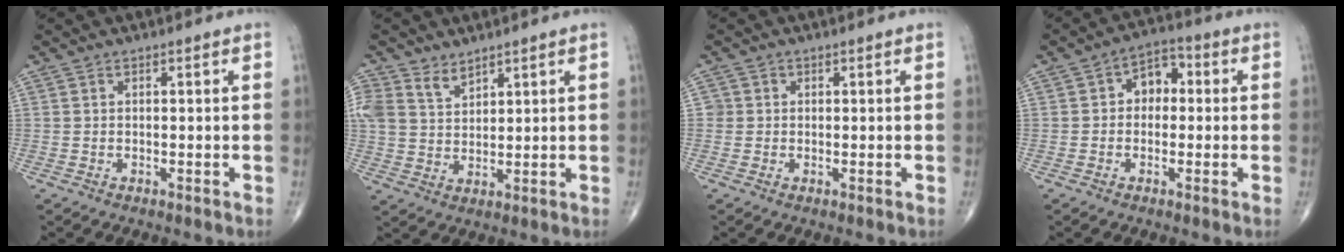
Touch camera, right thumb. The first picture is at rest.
{"total": 6.5, "force": [4.6, 4.0, 2.3], "torque": [-0.033, -0.016, 0.097]}
{"total": 1.4, "force": [0.0, 1.4, 0.0], "torque": [0.011, 0.005, -0.002]}
{"total": 5.9, "force": [0.3, 4.3, 4.0], "torque": [-0.034, 0.024, -0.006]}